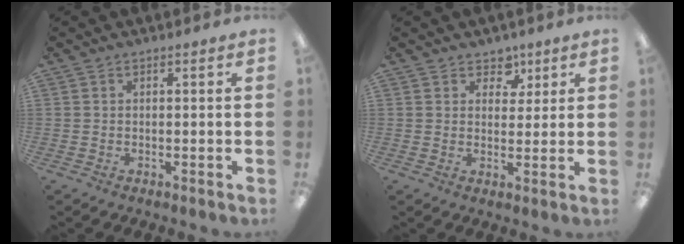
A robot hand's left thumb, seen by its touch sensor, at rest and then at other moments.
{"total": 5.2, "force": [3.2, 3.8, 1.4], "torque": [-0.009, -0.012, 0.054]}